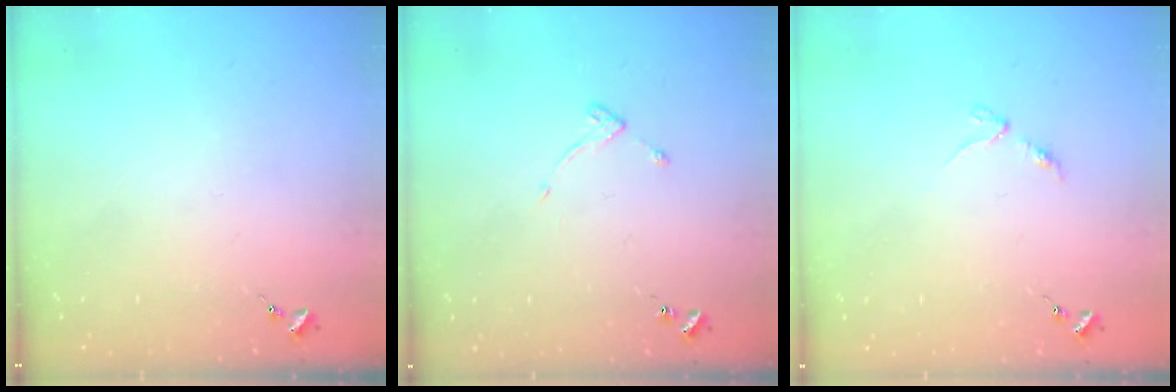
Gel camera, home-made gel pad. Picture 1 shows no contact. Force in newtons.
{"total": 3.7, "press": 3.6, "slide": 0.5}
{"total": 2.9, "press": 2.8, "slide": 0.4}